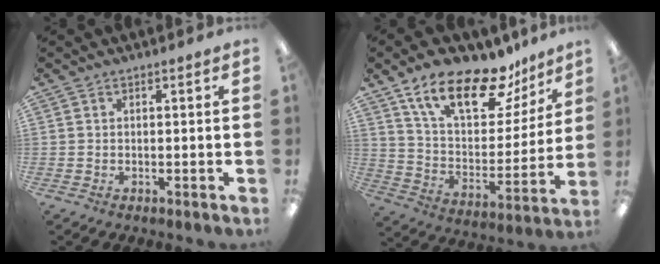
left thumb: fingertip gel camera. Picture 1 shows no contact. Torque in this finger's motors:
{"motor_torque": [0.31, 0.33, 1.46, -1.31, 0.38]}